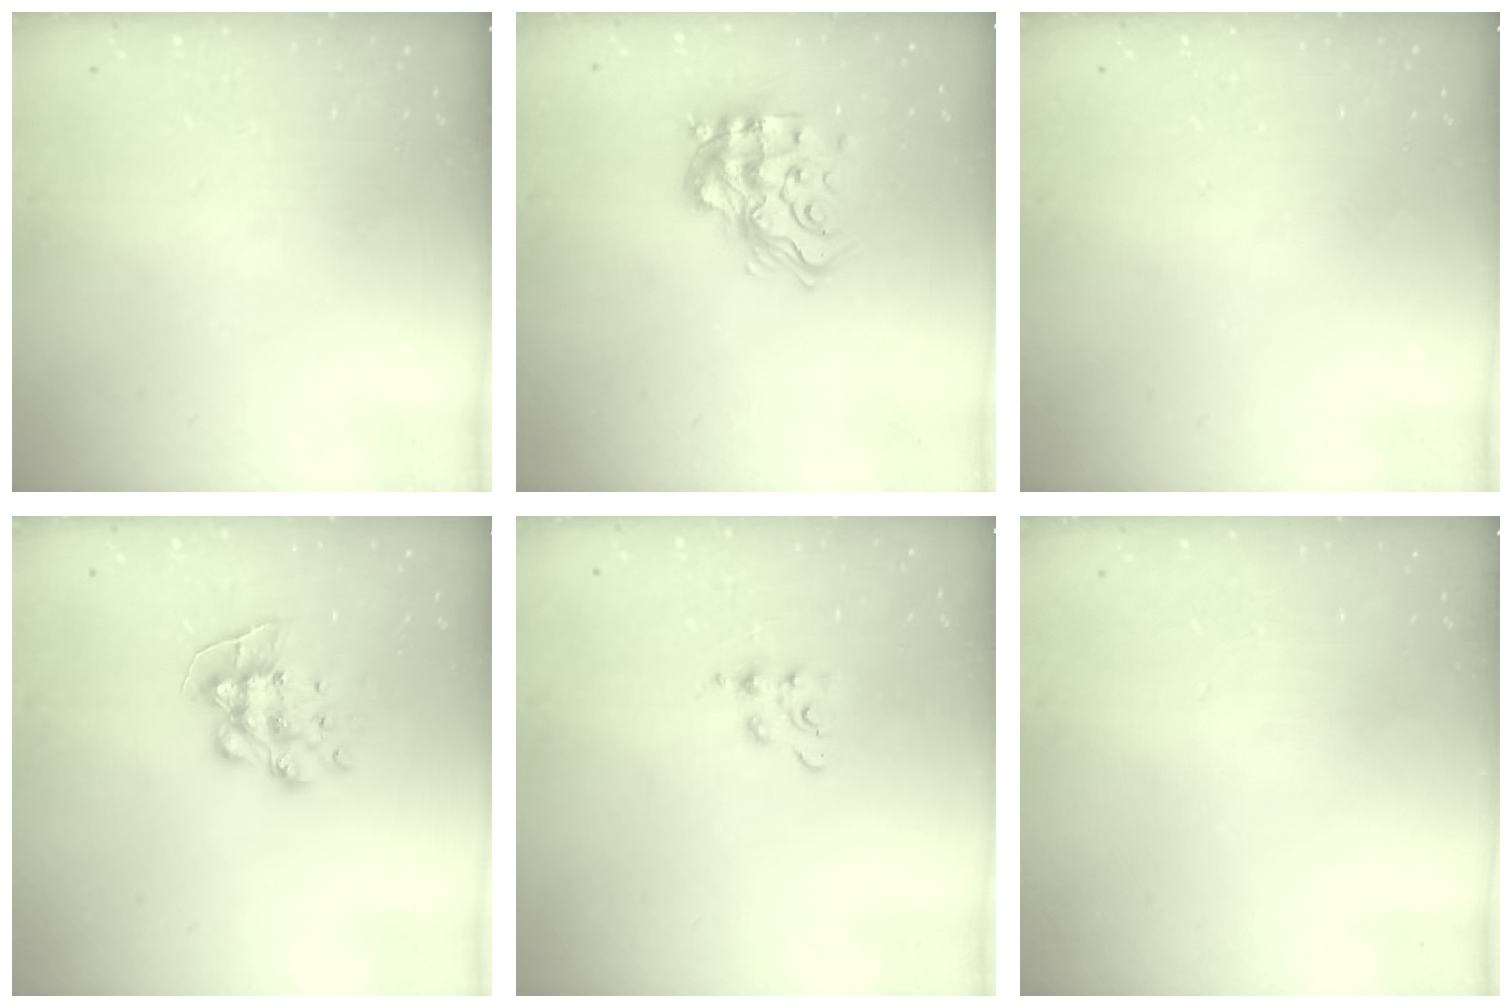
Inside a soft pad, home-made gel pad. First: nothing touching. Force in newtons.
{"total": 15.4, "press": 15.3, "slide": 1.7}
{"total": 0.0}
{"total": 9.0, "press": 9.0, "slide": 0.3}
{"total": 4.0, "press": 3.9, "slide": 0.5}
{"total": 0.0}